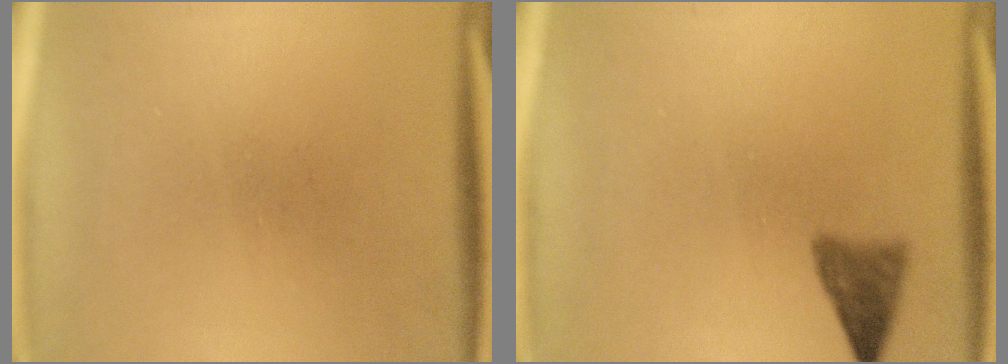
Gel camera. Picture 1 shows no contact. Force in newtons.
{"total": 2.9}